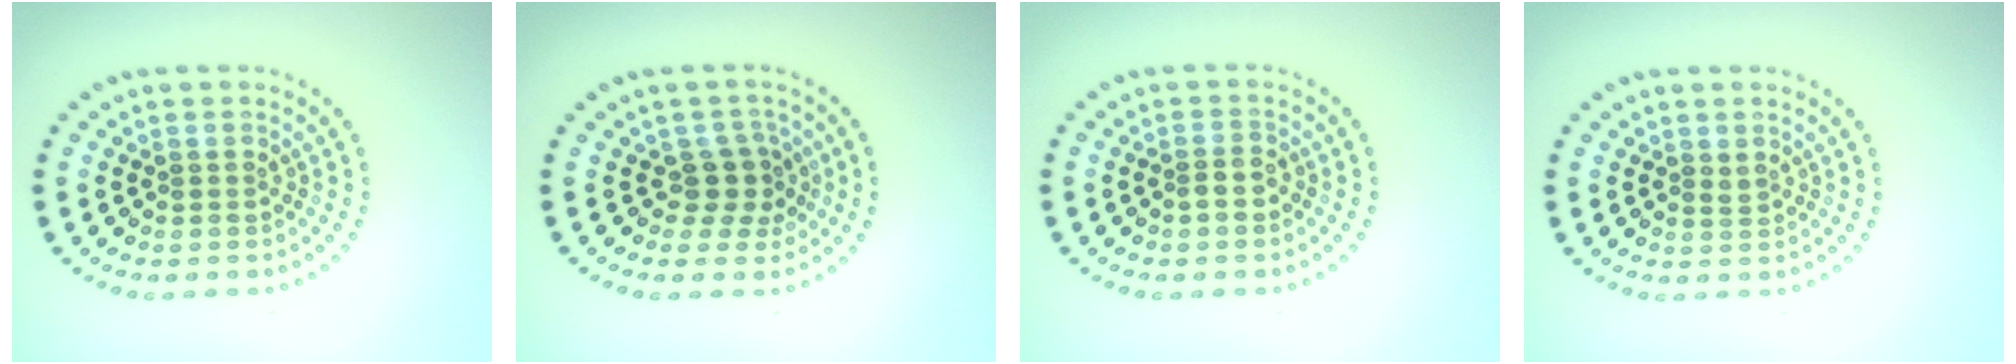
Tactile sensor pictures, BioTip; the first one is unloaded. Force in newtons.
{"total": 2.6, "press": 2.0, "slide": 1.6}
{"total": 1.5, "press": 1.3, "slide": 0.8}
{"total": 0.6, "press": 0.5, "slide": 0.3}